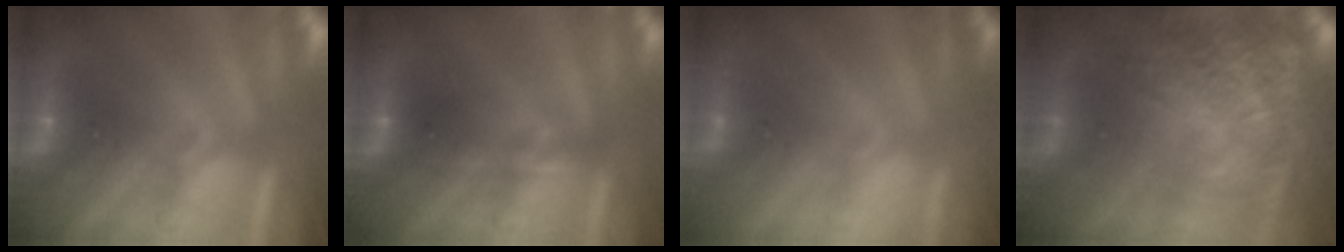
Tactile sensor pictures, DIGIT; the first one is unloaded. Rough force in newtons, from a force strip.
{"total": 2.3}
{"total": 2.3}
{"total": 10.0}